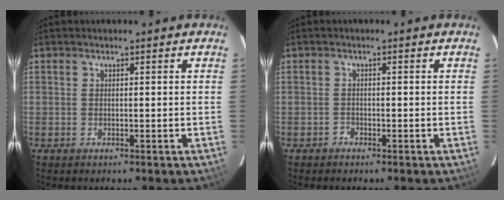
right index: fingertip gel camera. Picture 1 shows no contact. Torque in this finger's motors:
{"motor_torque": [-0.14, 0.01, -0.24, -0.10]}